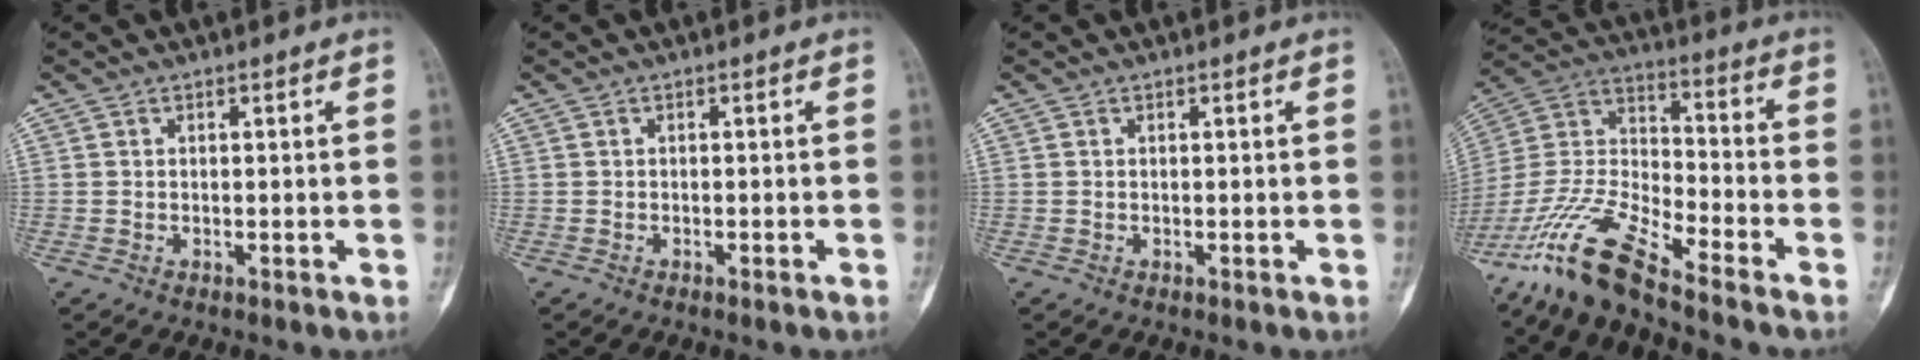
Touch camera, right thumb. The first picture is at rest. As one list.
[{"total": 0.7, "force": [-0.5, 0.0, 0.5], "torque": [-0.011, 0.003, -0.002]}, {"total": 0.0}, {"total": 14.8, "force": [-11.9, 2.3, 8.4], "torque": [-0.187, 0.058, -0.239]}]